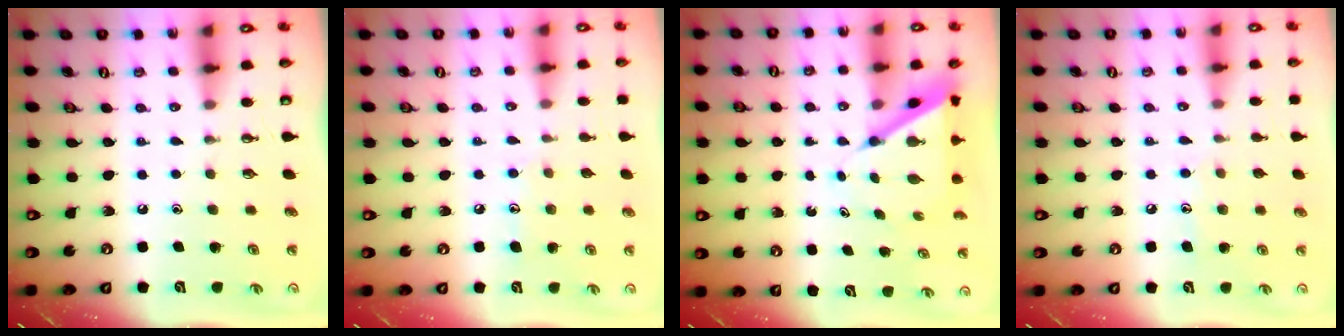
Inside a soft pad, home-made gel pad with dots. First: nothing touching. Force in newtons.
{"total": 7.8, "press": 7.8, "slide": 0.6}
{"total": 7.0, "press": 7.0, "slide": 0.6}
{"total": 6.0, "press": 6.0, "slide": 0.3}